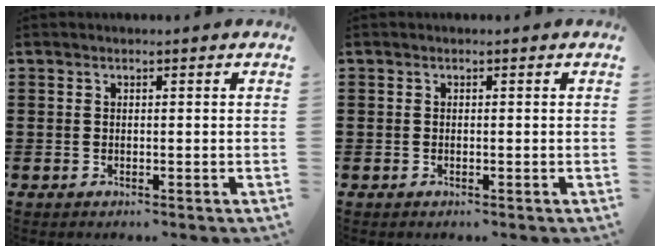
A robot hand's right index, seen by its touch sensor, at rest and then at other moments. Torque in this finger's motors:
{"motor_torque": [0.40, 1.74, -0.03, -0.01]}